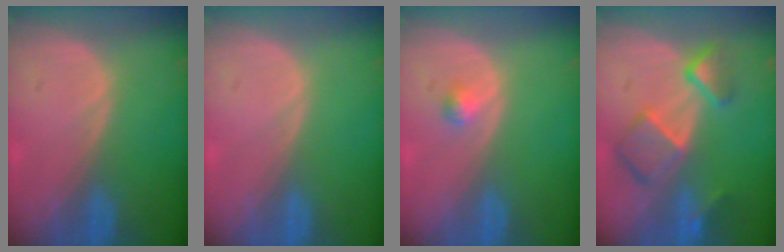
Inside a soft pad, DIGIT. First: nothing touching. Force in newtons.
{"total": 0.0}
{"total": 1.3, "press": 1.2, "slide": 0.1}
{"total": 7.9, "press": 6.8, "slide": 3.9}